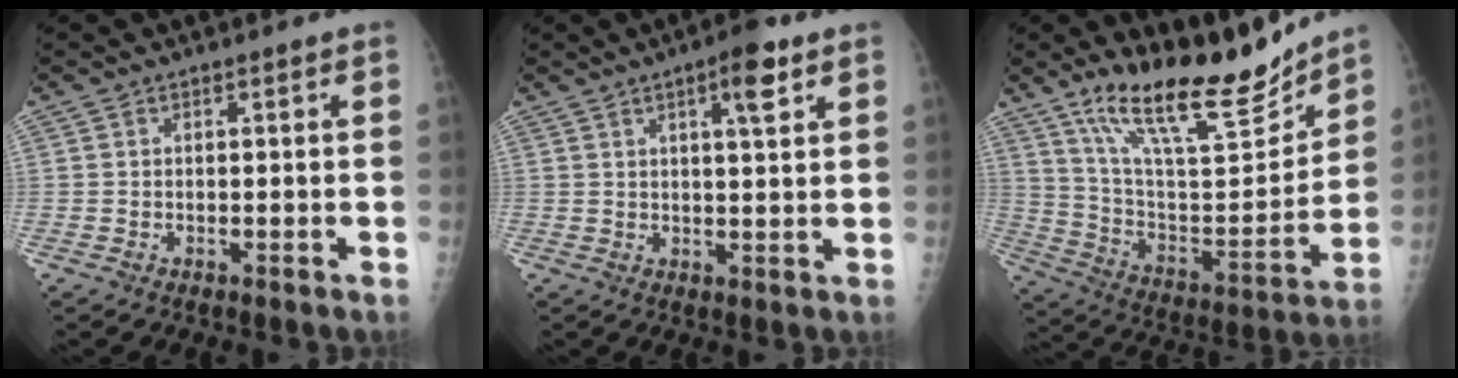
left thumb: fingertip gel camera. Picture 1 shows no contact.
{"total": 6.5, "force": [3.3, 1.7, 5.4], "torque": [-0.070, -0.013, 0.045]}
{"total": 21.3, "force": [16.8, 5.4, 11.8], "torque": [-0.160, -0.100, 0.290]}